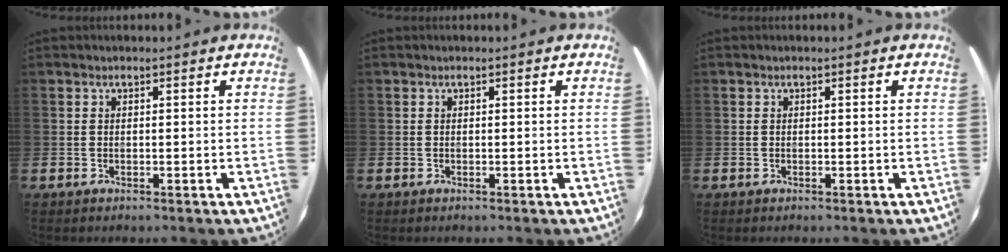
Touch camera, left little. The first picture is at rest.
{"total": 0.0}
{"total": 0.0}